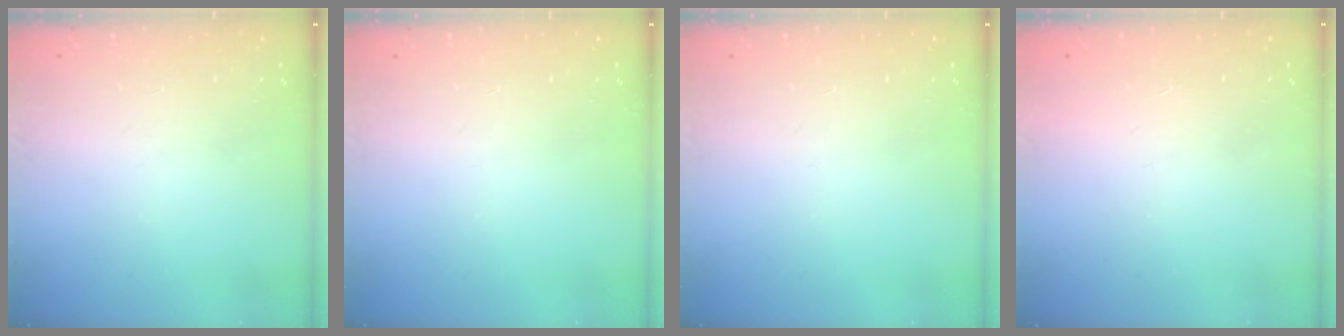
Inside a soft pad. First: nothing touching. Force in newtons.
{"total": 0.0}
{"total": 0.0}
{"total": 1.5, "press": 1.5, "slide": 0.1}